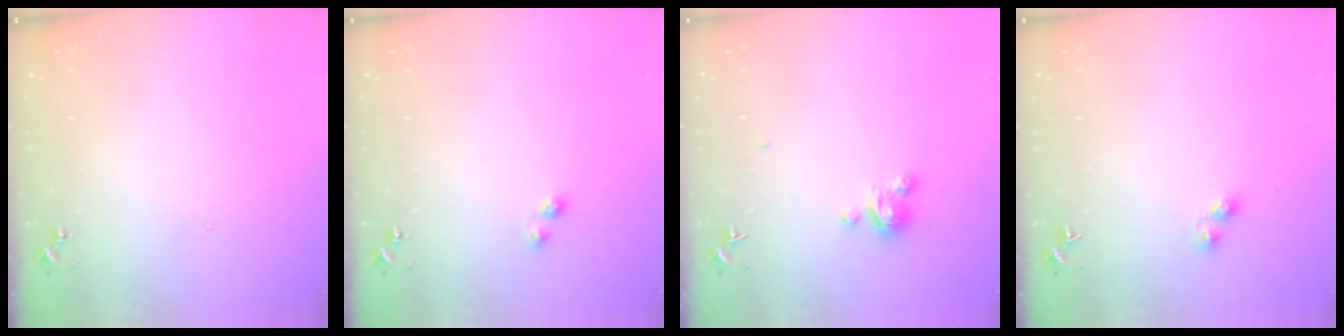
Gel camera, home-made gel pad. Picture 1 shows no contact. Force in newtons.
{"total": 4.0, "press": 3.9, "slide": 0.4}
{"total": 3.8, "press": 3.8, "slide": 0.3}
{"total": 4.5, "press": 4.5, "slide": 0.4}